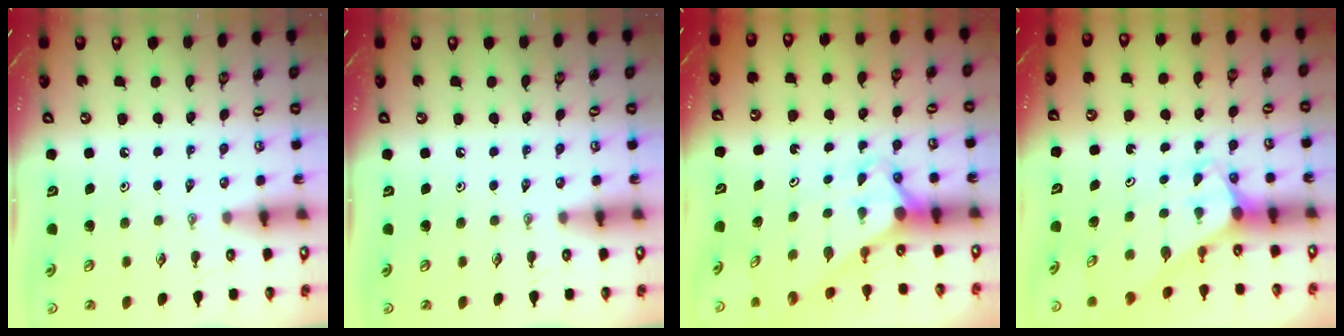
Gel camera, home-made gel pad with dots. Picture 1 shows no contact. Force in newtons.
{"total": 0.0}
{"total": 2.9, "press": 2.9, "slide": 0.3}
{"total": 3.0, "press": 3.0, "slide": 0.2}